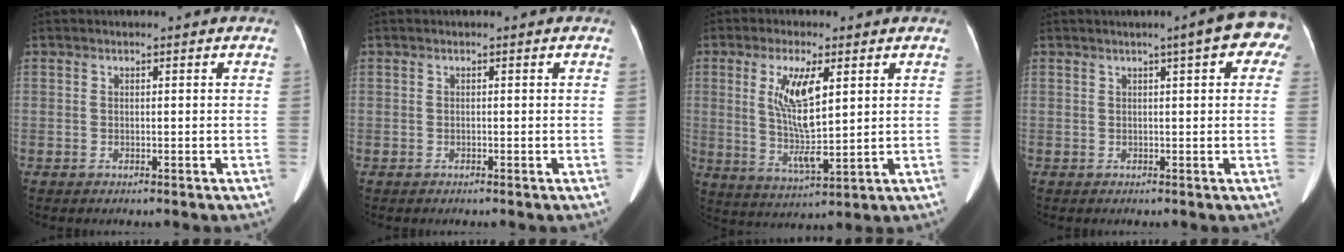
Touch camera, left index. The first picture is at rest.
{"total": 0.0}
{"total": 9.3, "force": [2.4, 1.8, 8.8], "torque": [-0.178, -0.010, 0.048]}
{"total": 7.3, "force": [3.8, 1.4, 6.1], "torque": [-0.066, 0.021, 0.033]}